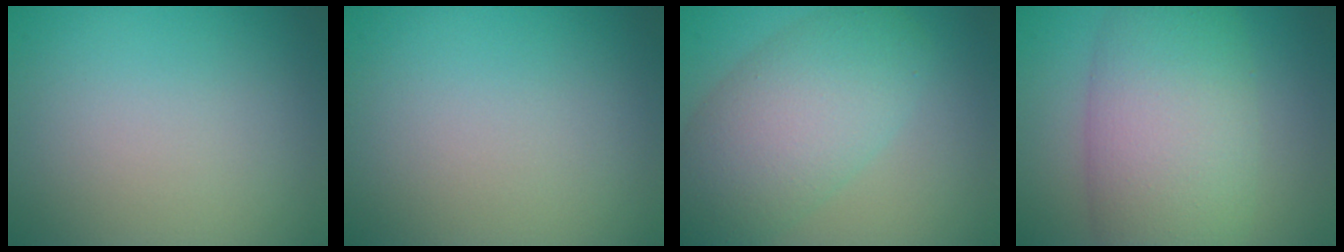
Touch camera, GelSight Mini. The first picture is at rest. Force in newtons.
{"total": 0.0}
{"total": 7.6, "press": 7.6, "slide": 0.4}
{"total": 9.8, "press": 9.8, "slide": 0.4}